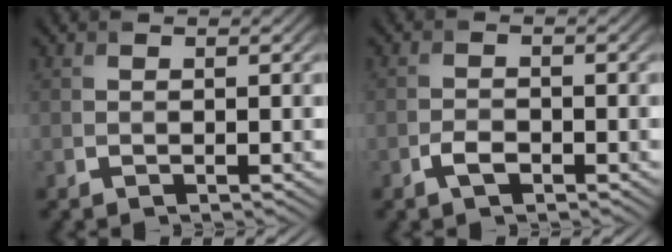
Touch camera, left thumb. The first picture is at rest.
{"total": 2.0, "force": [-1.2, 1.0, 1.3], "torque": [-0.026, 0.000, -0.024]}